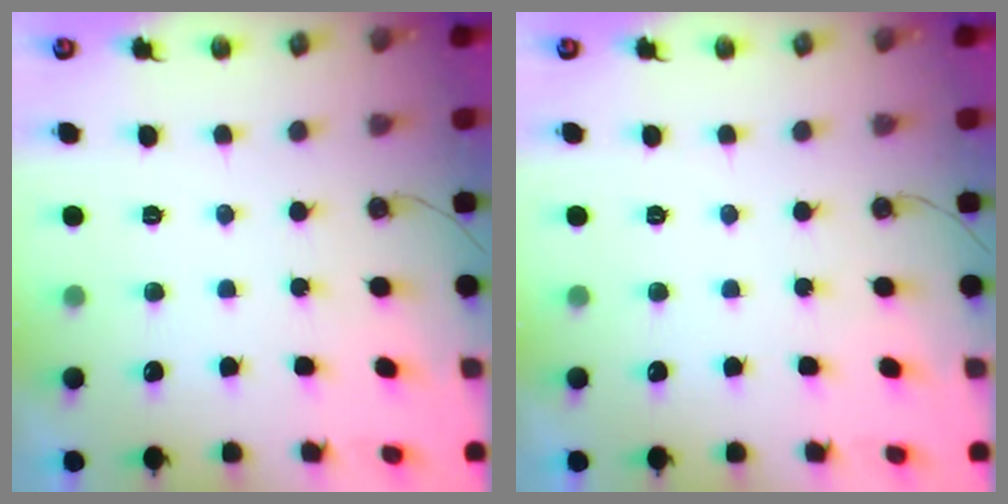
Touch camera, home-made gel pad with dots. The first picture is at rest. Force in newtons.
{"total": 0.0}